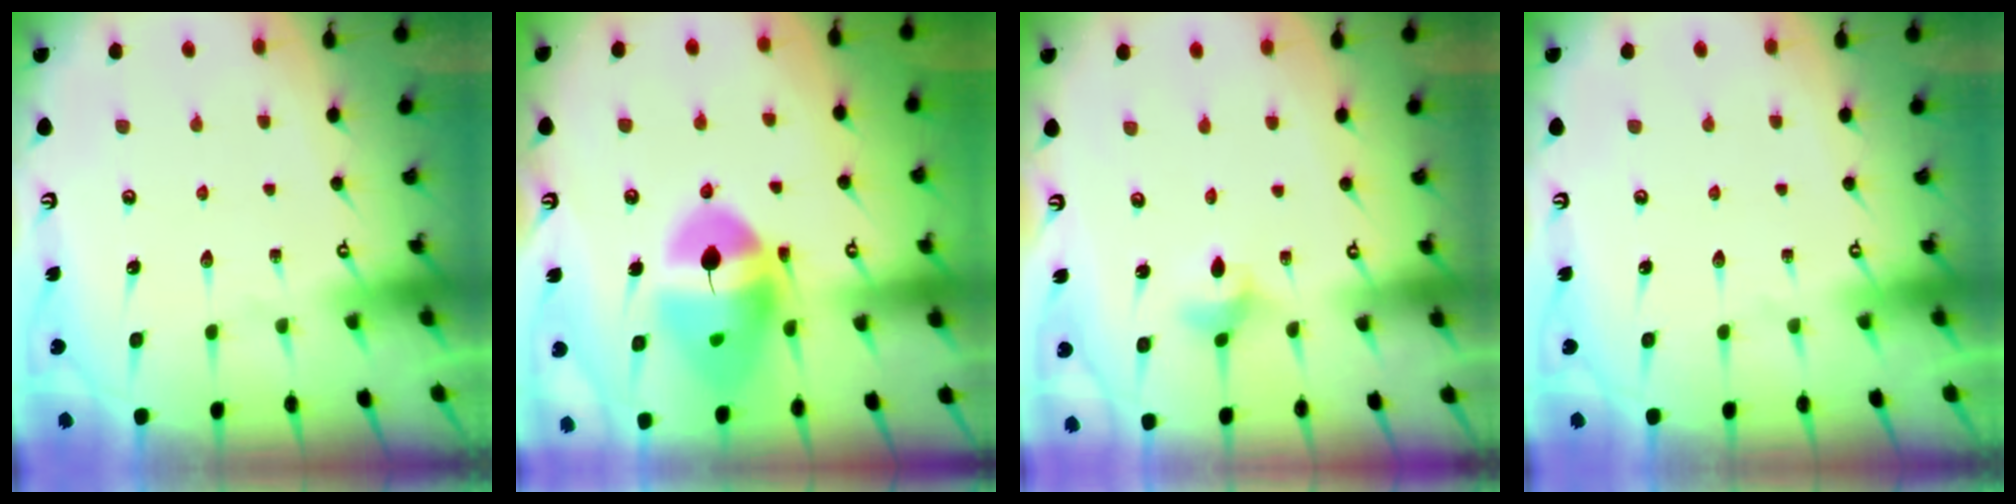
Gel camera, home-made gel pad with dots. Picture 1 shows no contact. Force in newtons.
{"total": 16.1, "press": 16.0, "slide": 1.7}
{"total": 3.1, "press": 3.1, "slide": 0.4}
{"total": 0.0}